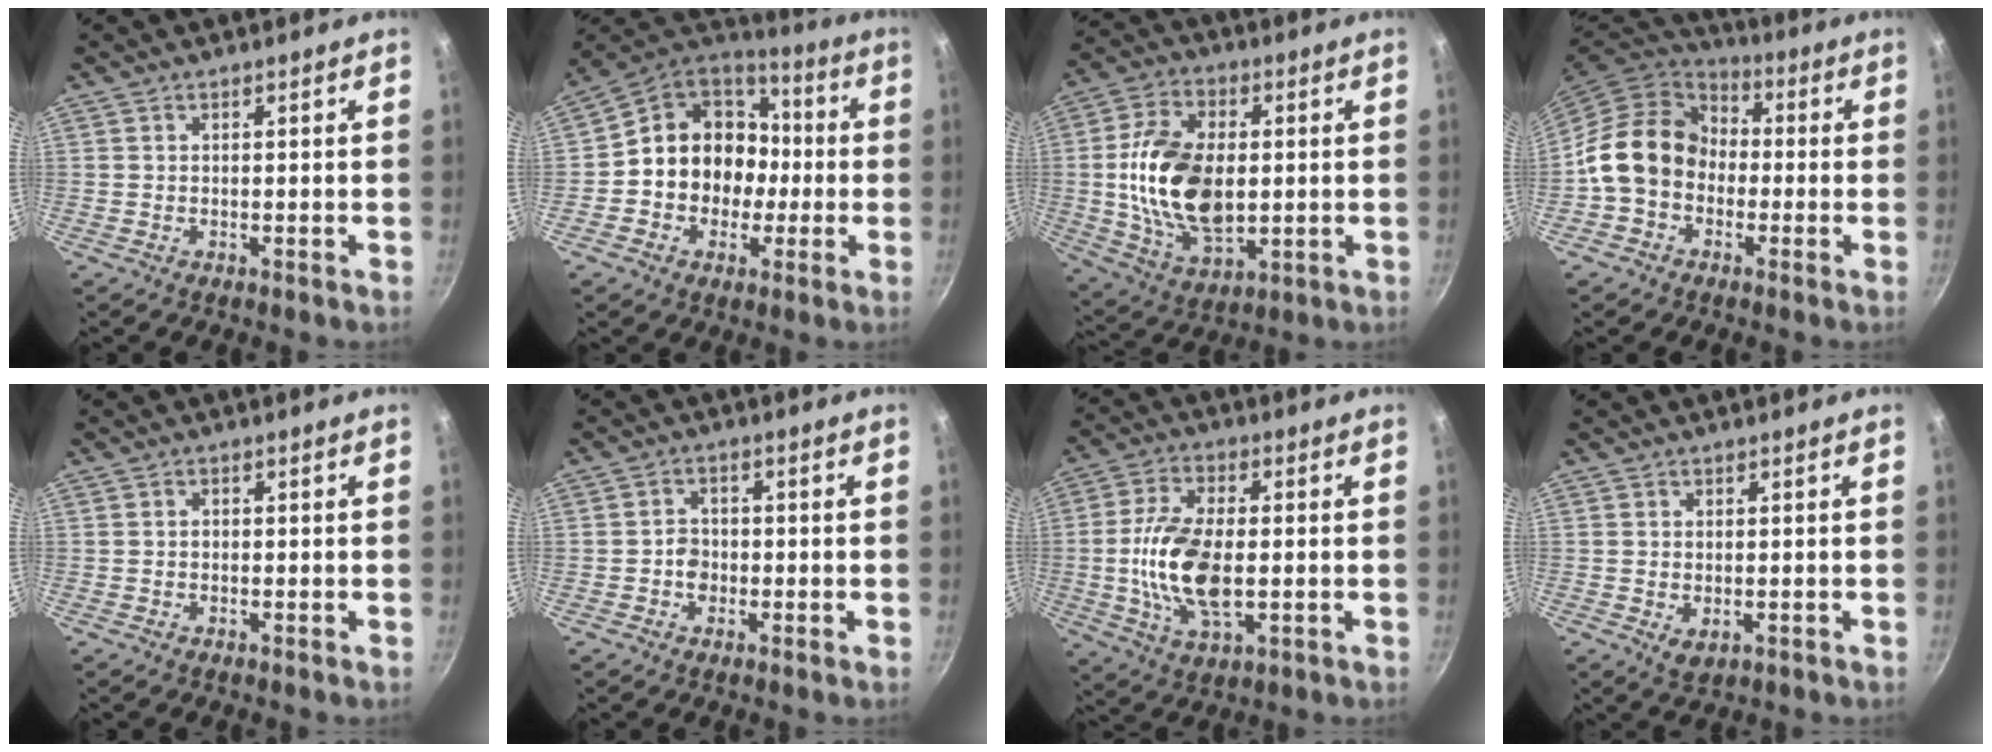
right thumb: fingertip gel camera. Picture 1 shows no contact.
{"total": 16.2, "force": [-1.3, 14.0, 7.9], "torque": [-0.088, 0.044, -0.026]}
{"total": 18.2, "force": [0.4, 11.2, 14.4], "torque": [-0.253, 0.003, 0.013]}
{"total": 14.3, "force": [-1.4, 11.7, 8.1], "torque": [-0.102, 0.038, -0.043]}
{"total": 0.7, "force": [-0.1, 0.7, 0.3], "torque": [-0.006, 0.003, -0.001]}
{"total": 3.1, "force": [-0.9, 2.5, 1.6], "torque": [-0.009, 0.011, -0.017]}
{"total": 14.2, "force": [-1.1, 7.3, 12.2], "torque": [-0.234, 0.007, -0.023]}
{"total": 2.9, "force": [-0.4, 1.9, 2.2], "torque": [-0.035, -0.010, -0.002]}